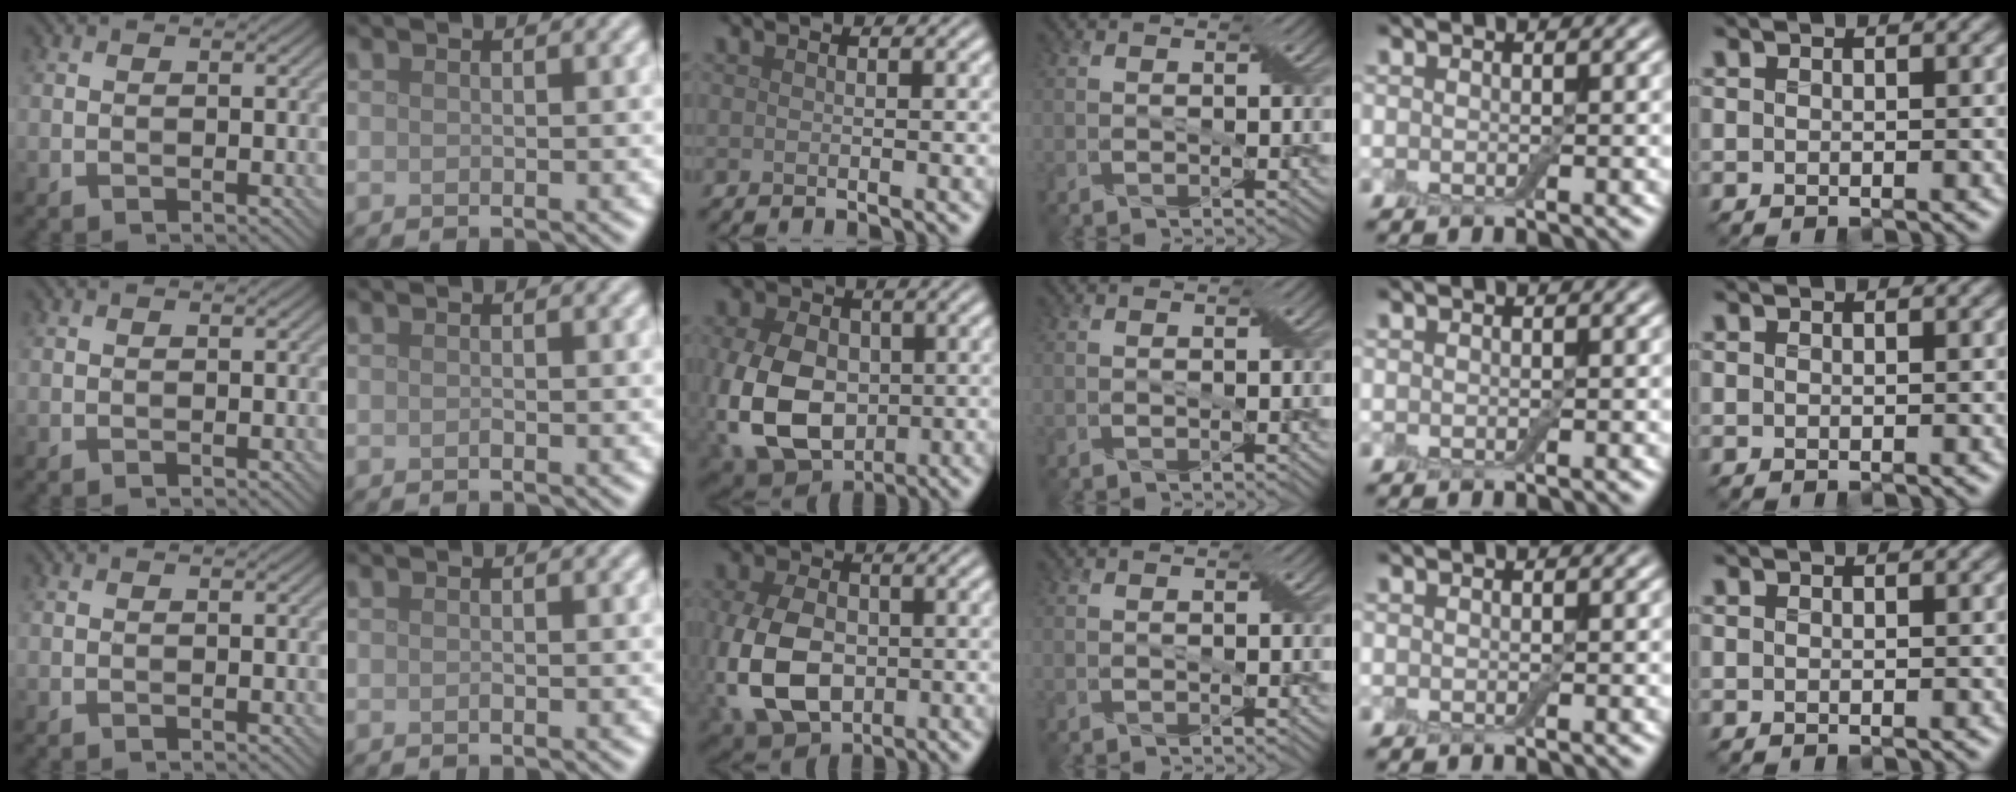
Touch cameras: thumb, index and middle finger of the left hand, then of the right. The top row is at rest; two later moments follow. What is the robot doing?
{"motion": "extract", "object": "drawer"}